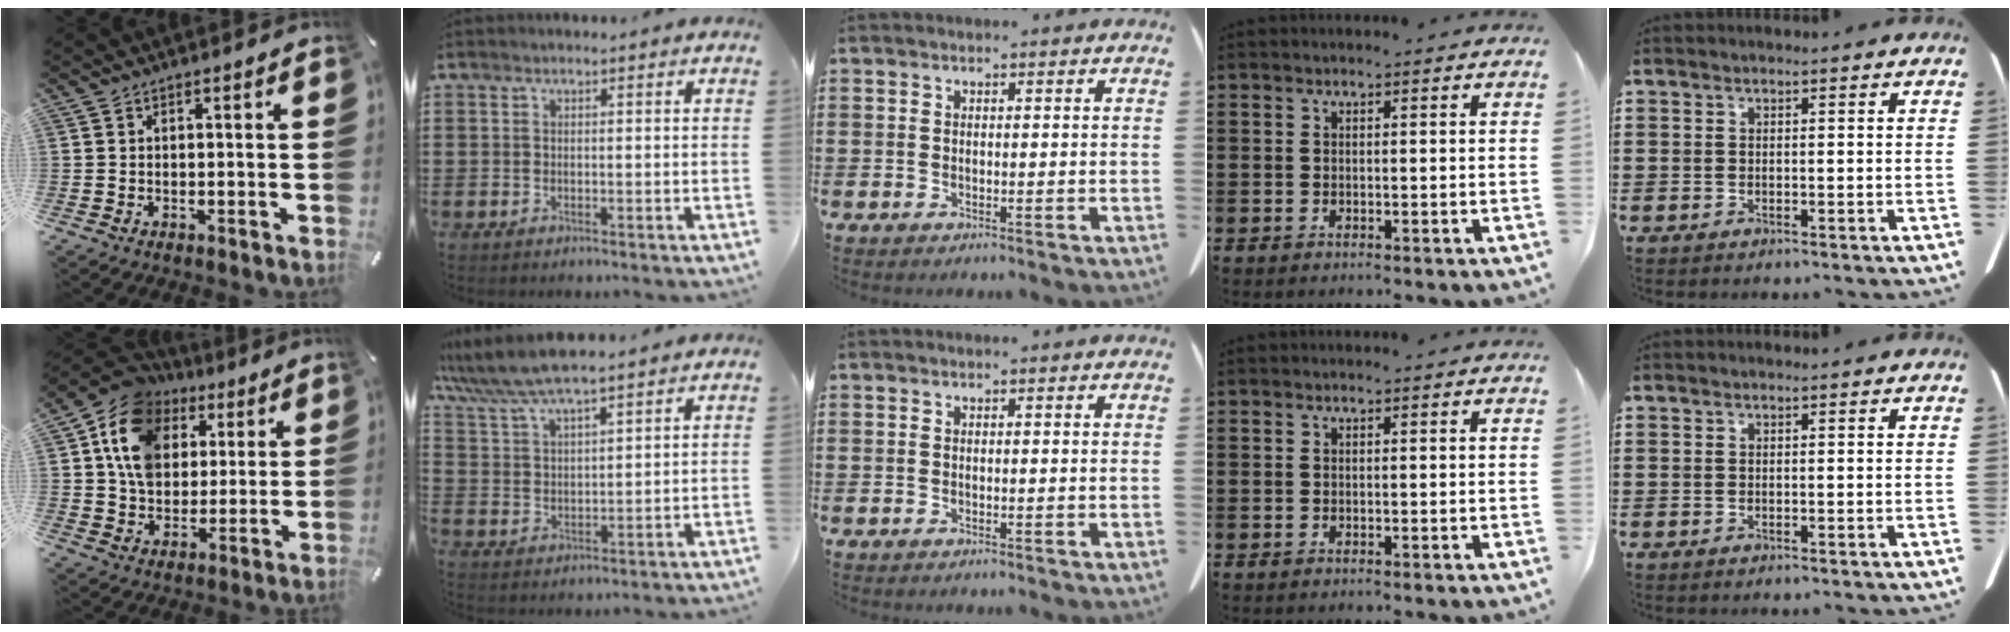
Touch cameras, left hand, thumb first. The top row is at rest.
{"thumb": {"total": 14.1, "force": [4.9, 11.7, 6.1], "torque": [-0.119, -0.018, 0.094]}, "index": {"total": 7.2, "force": [6.3, 0.9, 3.4], "torque": [-0.087, -0.018, 0.113]}}